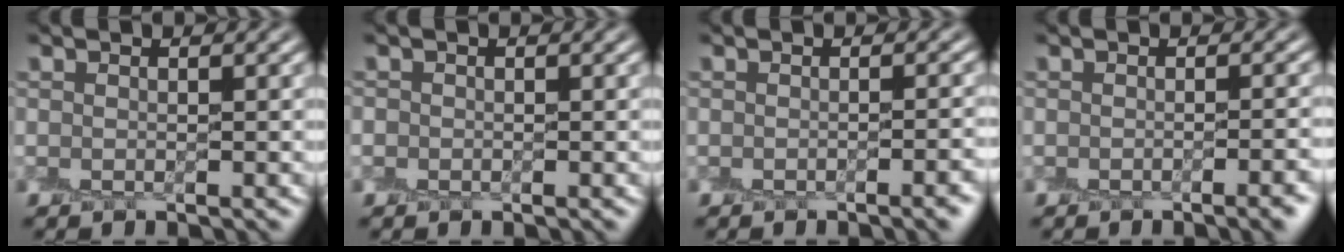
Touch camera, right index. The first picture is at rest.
{"total": 0.6, "force": [-0.3, 0.5, -0.1], "torque": [0.002, 0.004, -0.007]}
{"total": 3.0, "force": [-1.8, 0.7, 2.2], "torque": [-0.017, -0.004, -0.021]}
{"total": 3.5, "force": [-2.1, 0.8, 2.6], "torque": [-0.020, -0.007, -0.023]}